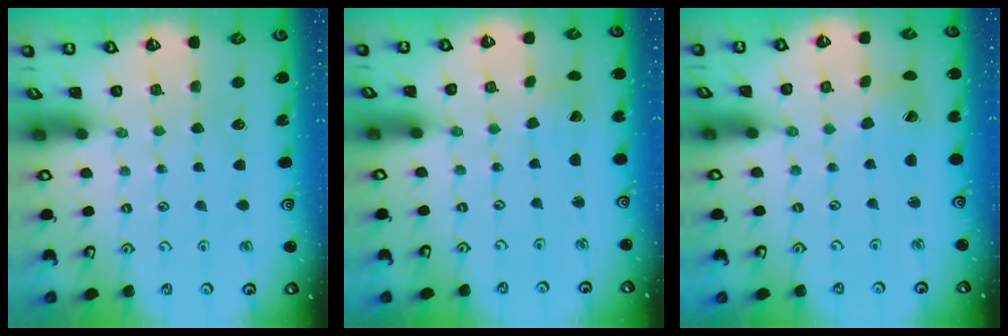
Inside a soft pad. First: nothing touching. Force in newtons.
{"total": 1.7, "press": 1.7, "slide": 0.0}
{"total": 5.2, "press": 5.2, "slide": 0.2}